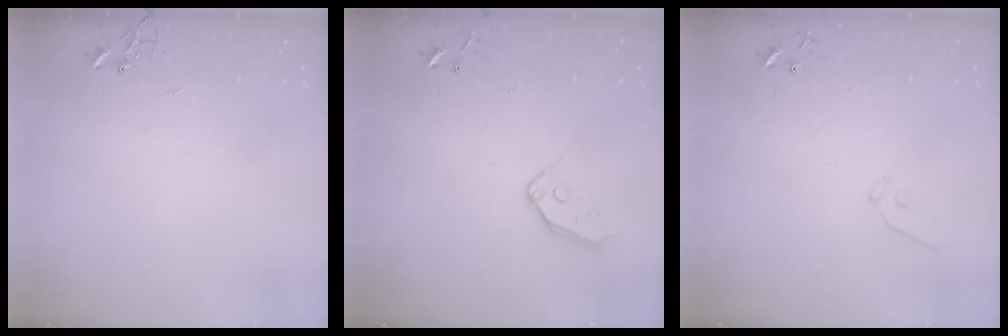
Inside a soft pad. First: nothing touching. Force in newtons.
{"total": 8.7, "press": 8.7, "slide": 1.0}
{"total": 7.4, "press": 7.4, "slide": 0.6}